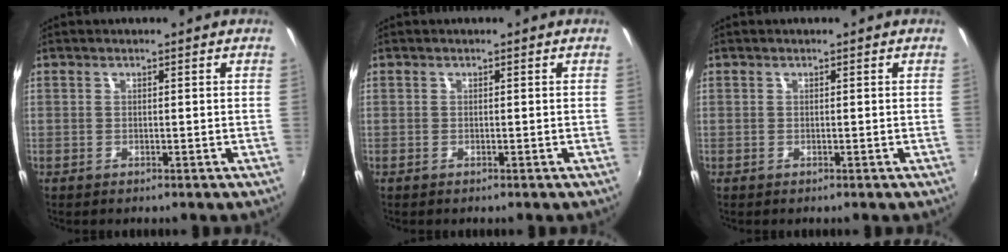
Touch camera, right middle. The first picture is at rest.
{"total": 0.0}
{"total": 0.0}